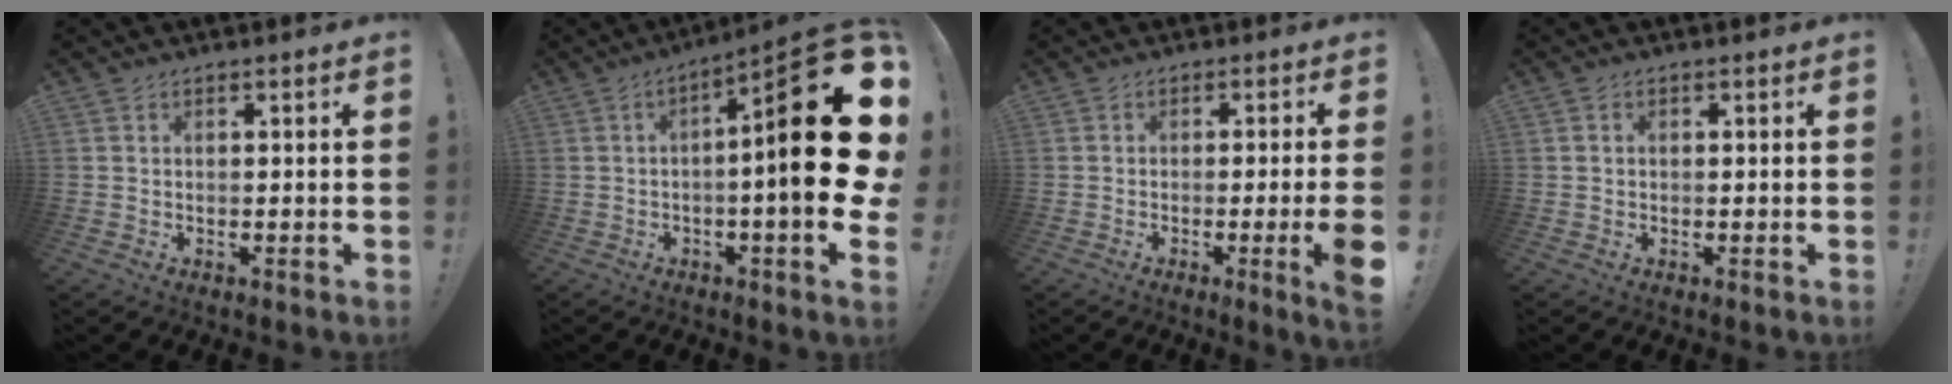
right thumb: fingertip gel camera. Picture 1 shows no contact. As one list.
[{"total": 26.5, "force": [1.7, 5.8, 25.8], "torque": [-0.361, -0.021, 0.028]}, {"total": 5.4, "force": [-1.2, -0.4, 5.2], "torque": [-0.072, -0.005, -0.019]}, {"total": 0.7, "force": [0.0, 0.6, 0.4], "torque": [-0.007, 0.004, -0.001]}]